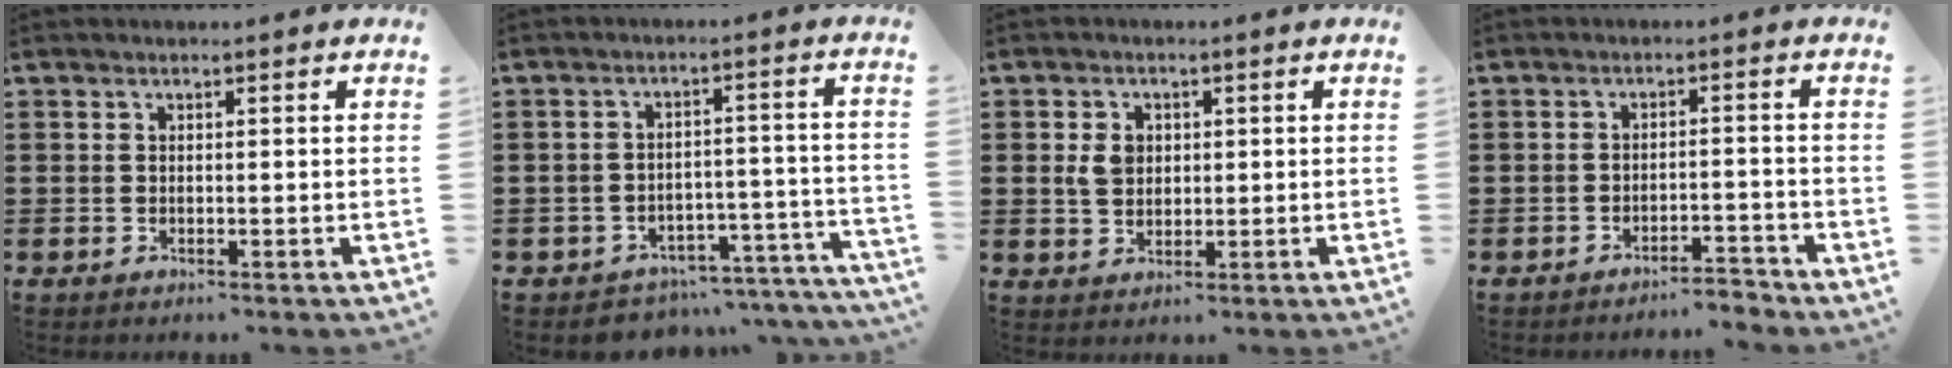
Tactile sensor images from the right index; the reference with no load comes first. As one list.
[{"total": 3.8, "force": [-3.6, 0.9, 0.6], "torque": [-0.018, 0.002, -0.077]}, {"total": 3.5, "force": [0.4, 2.5, 2.3], "torque": [-0.060, 0.006, 0.003]}, {"total": 3.5, "force": [-3.4, -0.2, 0.8], "torque": [-0.016, -0.001, -0.071]}]